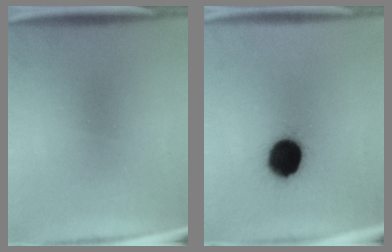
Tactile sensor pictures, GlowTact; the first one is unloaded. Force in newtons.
{"total": 12.4}